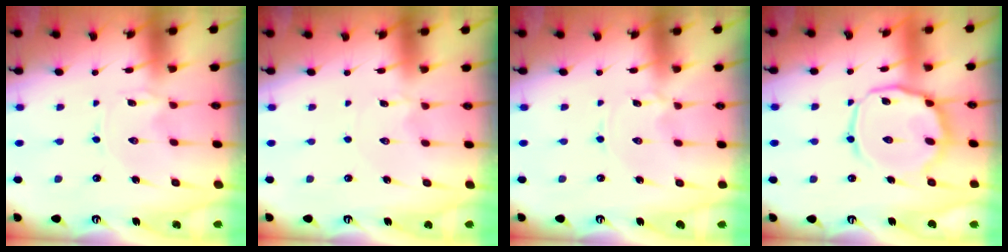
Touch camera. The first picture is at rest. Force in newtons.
{"total": 1.0, "press": 1.0, "slide": 0.1}
{"total": 0.0}
{"total": 13.3, "press": 13.3, "slide": 1.2}